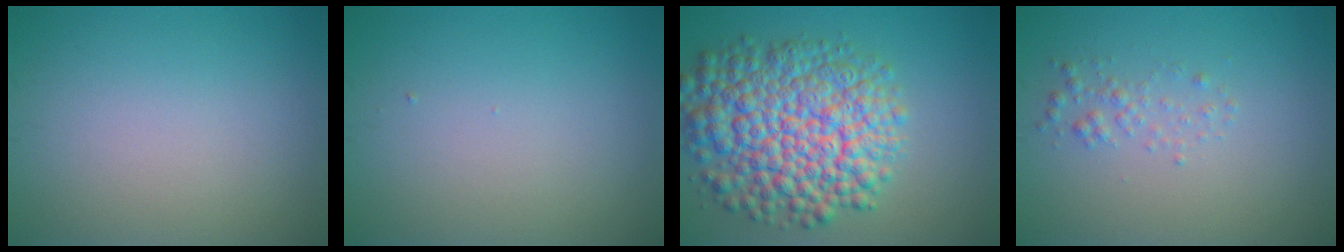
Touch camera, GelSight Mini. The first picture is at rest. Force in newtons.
{"total": 0.0}
{"total": 11.1, "press": 11.1, "slide": 0.3}
{"total": 1.3, "press": 1.3, "slide": 0.0}